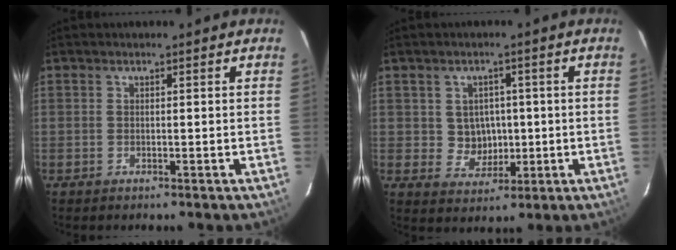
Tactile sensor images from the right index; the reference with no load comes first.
{"total": 5.3, "force": [0.3, 5.1, 1.5], "torque": [-0.032, 0.010, 0.017]}